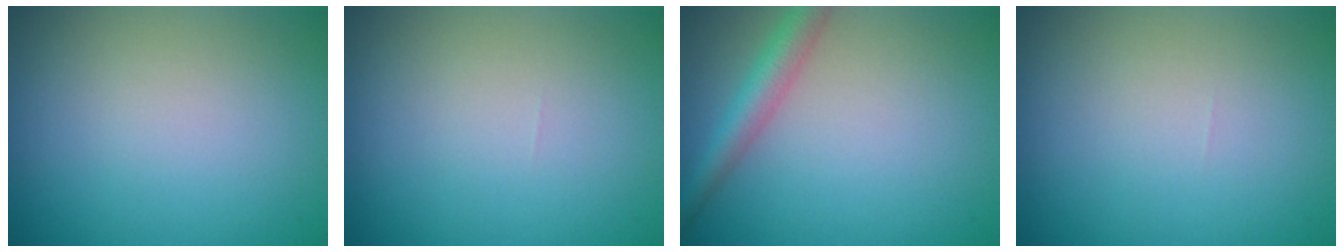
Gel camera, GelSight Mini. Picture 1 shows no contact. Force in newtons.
{"total": 0.0}
{"total": 3.1, "press": 3.1, "slide": 0.1}
{"total": 0.0}